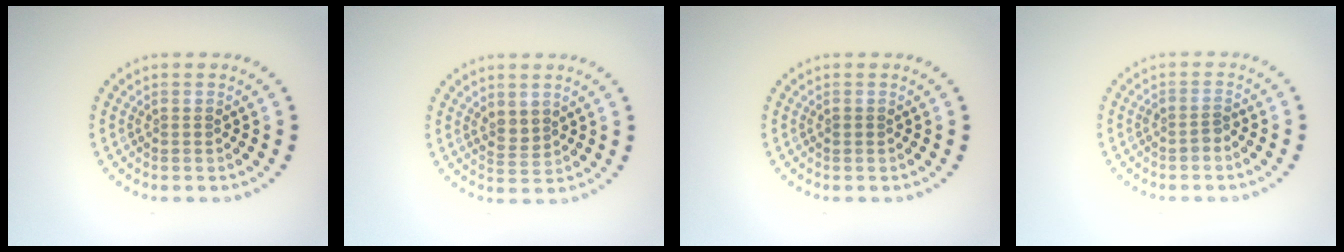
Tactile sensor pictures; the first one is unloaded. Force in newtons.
{"total": 1.6, "press": 1.4, "slide": 0.8}
{"total": 0.7, "press": 0.7, "slide": 0.2}
{"total": 1.1, "press": 0.8, "slide": 0.7}